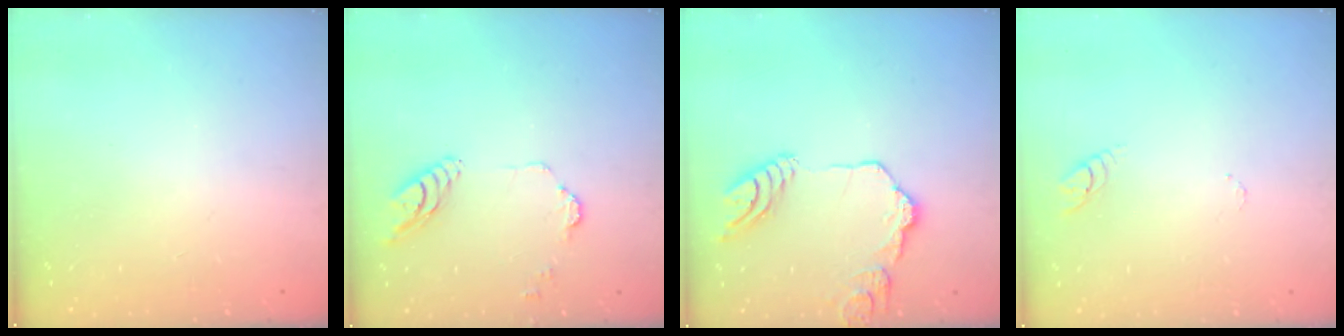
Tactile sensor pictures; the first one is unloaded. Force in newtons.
{"total": 10.1, "press": 10.1, "slide": 1.0}
{"total": 14.6, "press": 14.4, "slide": 1.9}
{"total": 2.9, "press": 2.9, "slide": 0.4}